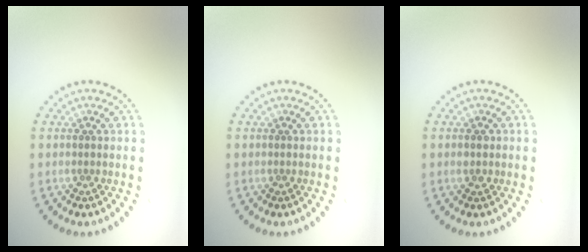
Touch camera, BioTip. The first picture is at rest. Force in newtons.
{"total": 0.0}
{"total": 1.2, "press": 1.2, "slide": 0.1}